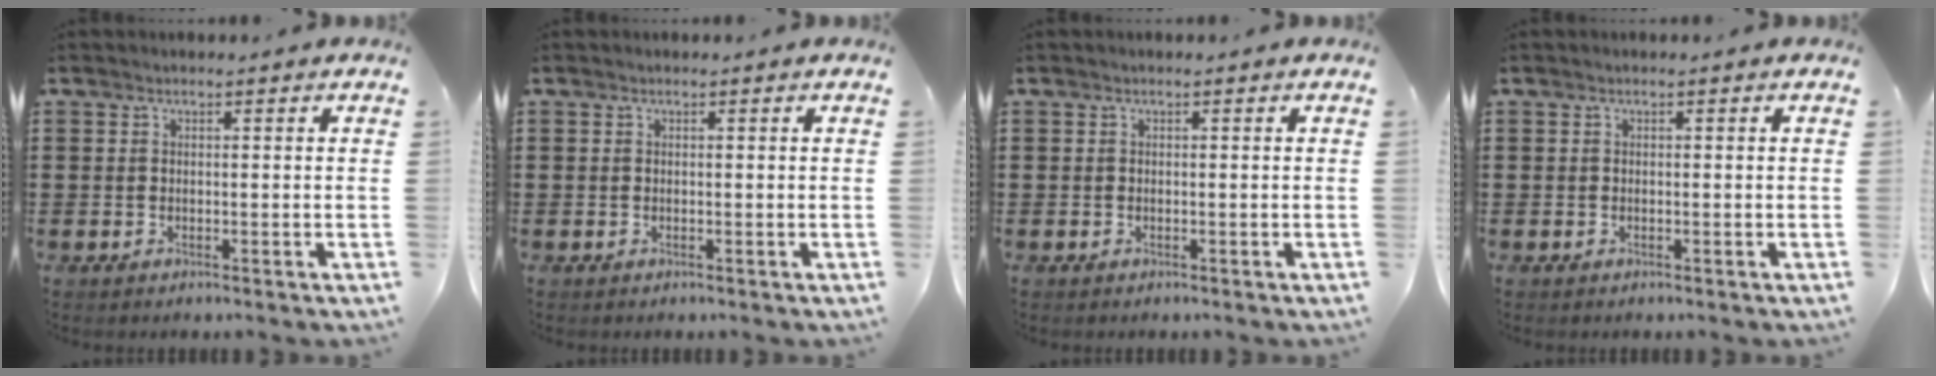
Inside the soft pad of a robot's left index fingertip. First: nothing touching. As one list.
[{"total": 0.0}, {"total": 0.0}, {"total": 0.0}]